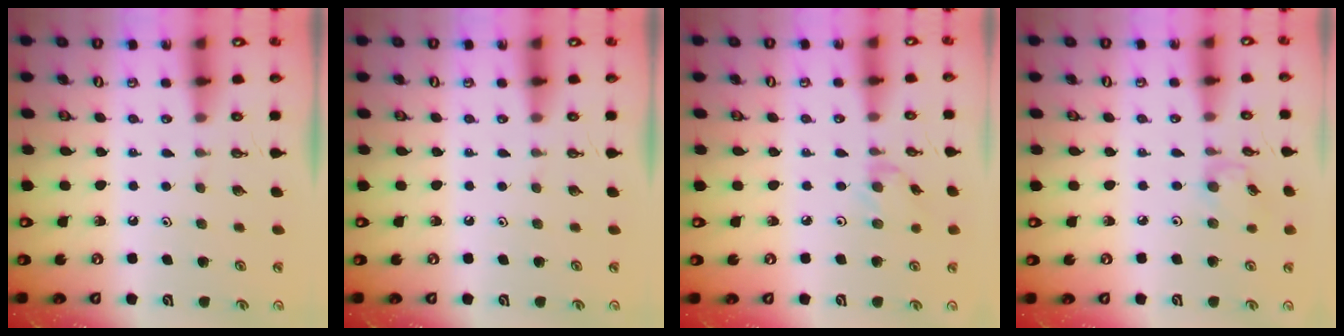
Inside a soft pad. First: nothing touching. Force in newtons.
{"total": 0.0}
{"total": 2.4, "press": 2.4, "slide": 0.3}
{"total": 3.4, "press": 3.4, "slide": 0.3}